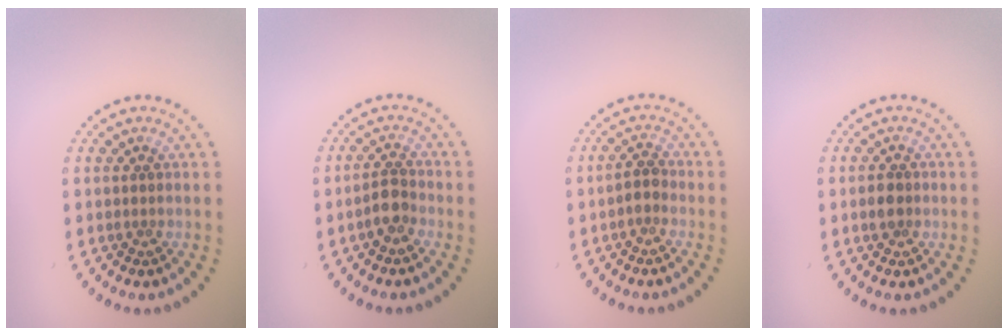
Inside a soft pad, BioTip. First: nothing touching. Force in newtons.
{"total": 2.0, "press": 1.8, "slide": 1.0}
{"total": 1.5, "press": 1.3, "slide": 0.8}
{"total": 1.5, "press": 1.5, "slide": 0.3}